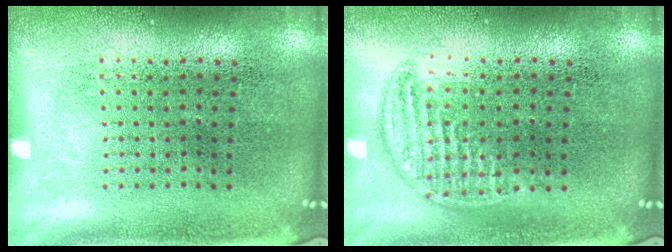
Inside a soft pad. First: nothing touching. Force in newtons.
{"total": 1.0, "press": 0.9, "slide": 0.1}